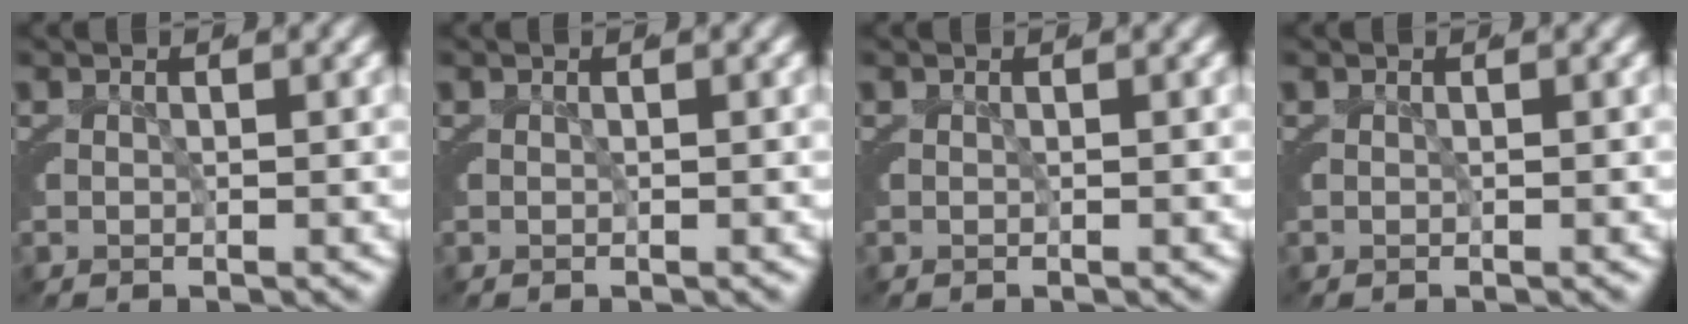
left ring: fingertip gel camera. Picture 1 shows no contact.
{"total": 0.0}
{"total": 0.0}
{"total": 0.0}